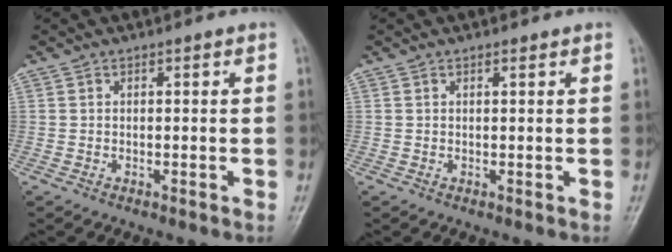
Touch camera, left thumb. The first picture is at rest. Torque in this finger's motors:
{"motor_torque": [-0.01, 0.06, -0.18, 0.14, -0.03]}